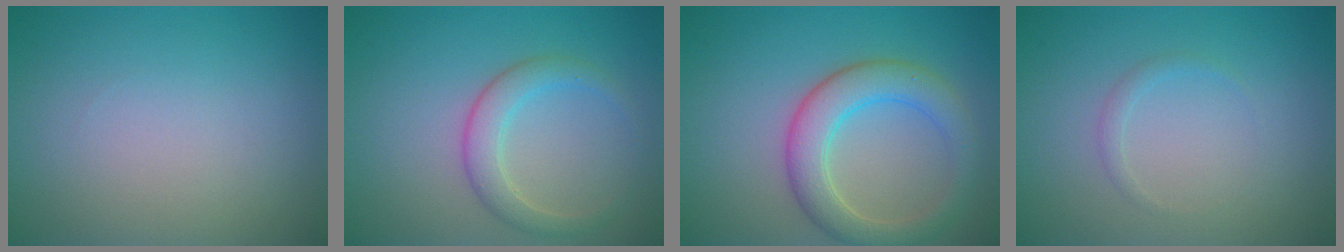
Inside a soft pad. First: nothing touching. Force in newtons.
{"total": 2.7, "press": 2.7, "slide": 0.2}
{"total": 5.0, "press": 5.0, "slide": 0.2}
{"total": 0.8, "press": 0.8, "slide": 0.1}